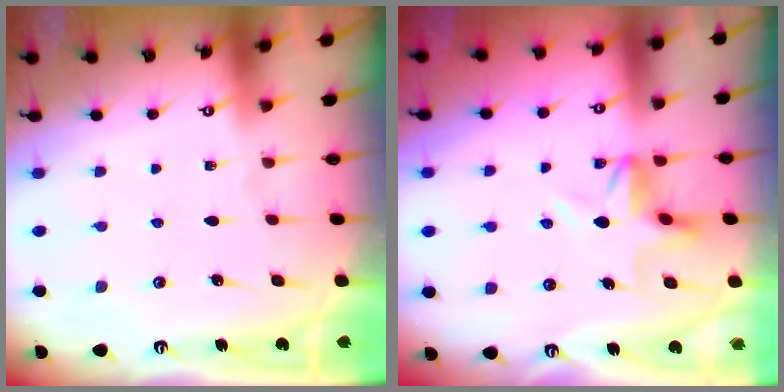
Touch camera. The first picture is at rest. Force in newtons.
{"total": 5.5, "press": 5.1, "slide": 2.2}